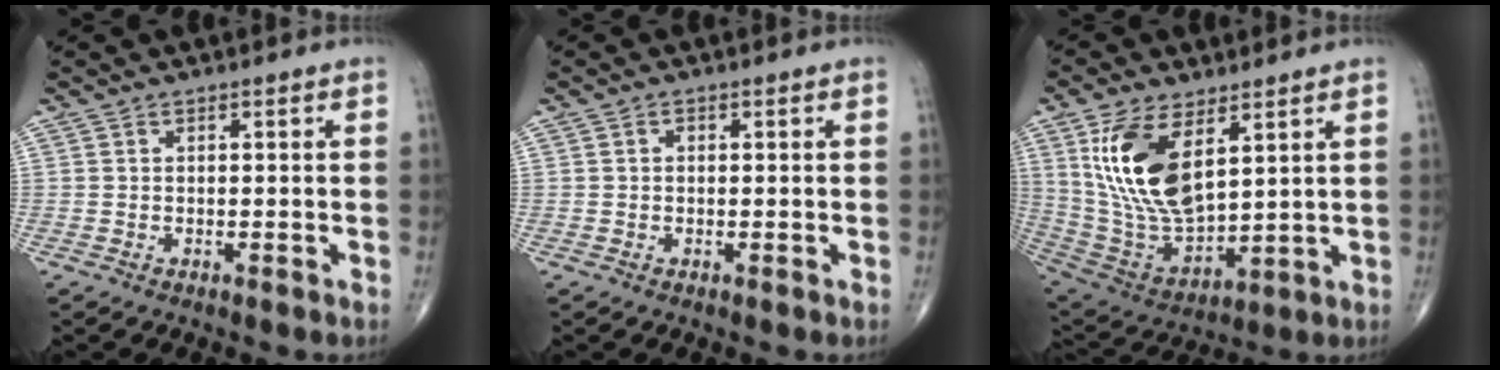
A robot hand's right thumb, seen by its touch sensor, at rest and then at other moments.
{"total": 0.6, "force": [0.1, 0.5, 0.4], "torque": [-0.004, 0.001, 0.000]}
{"total": 17.5, "force": [6.6, 8.4, 13.9], "torque": [-0.260, -0.028, 0.143]}